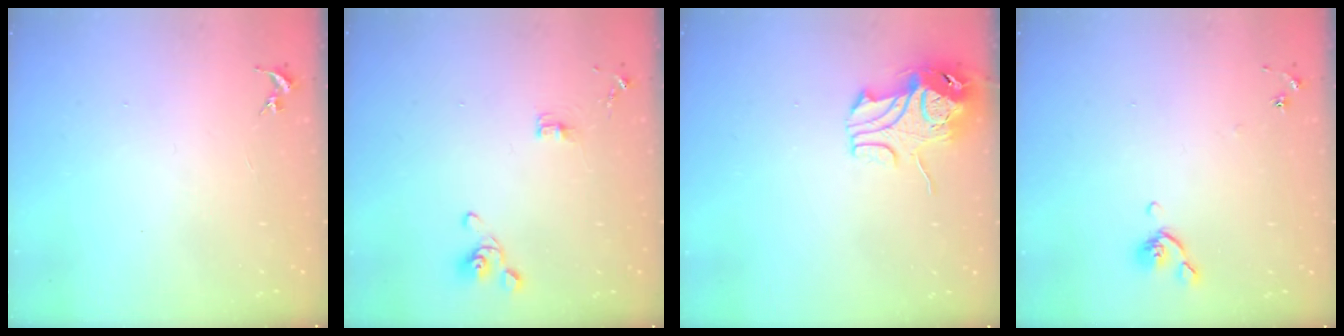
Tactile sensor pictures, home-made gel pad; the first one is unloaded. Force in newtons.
{"total": 6.4, "press": 5.9, "slide": 2.4}
{"total": 9.8, "press": 9.6, "slide": 1.5}
{"total": 5.7, "press": 5.6, "slide": 1.1}